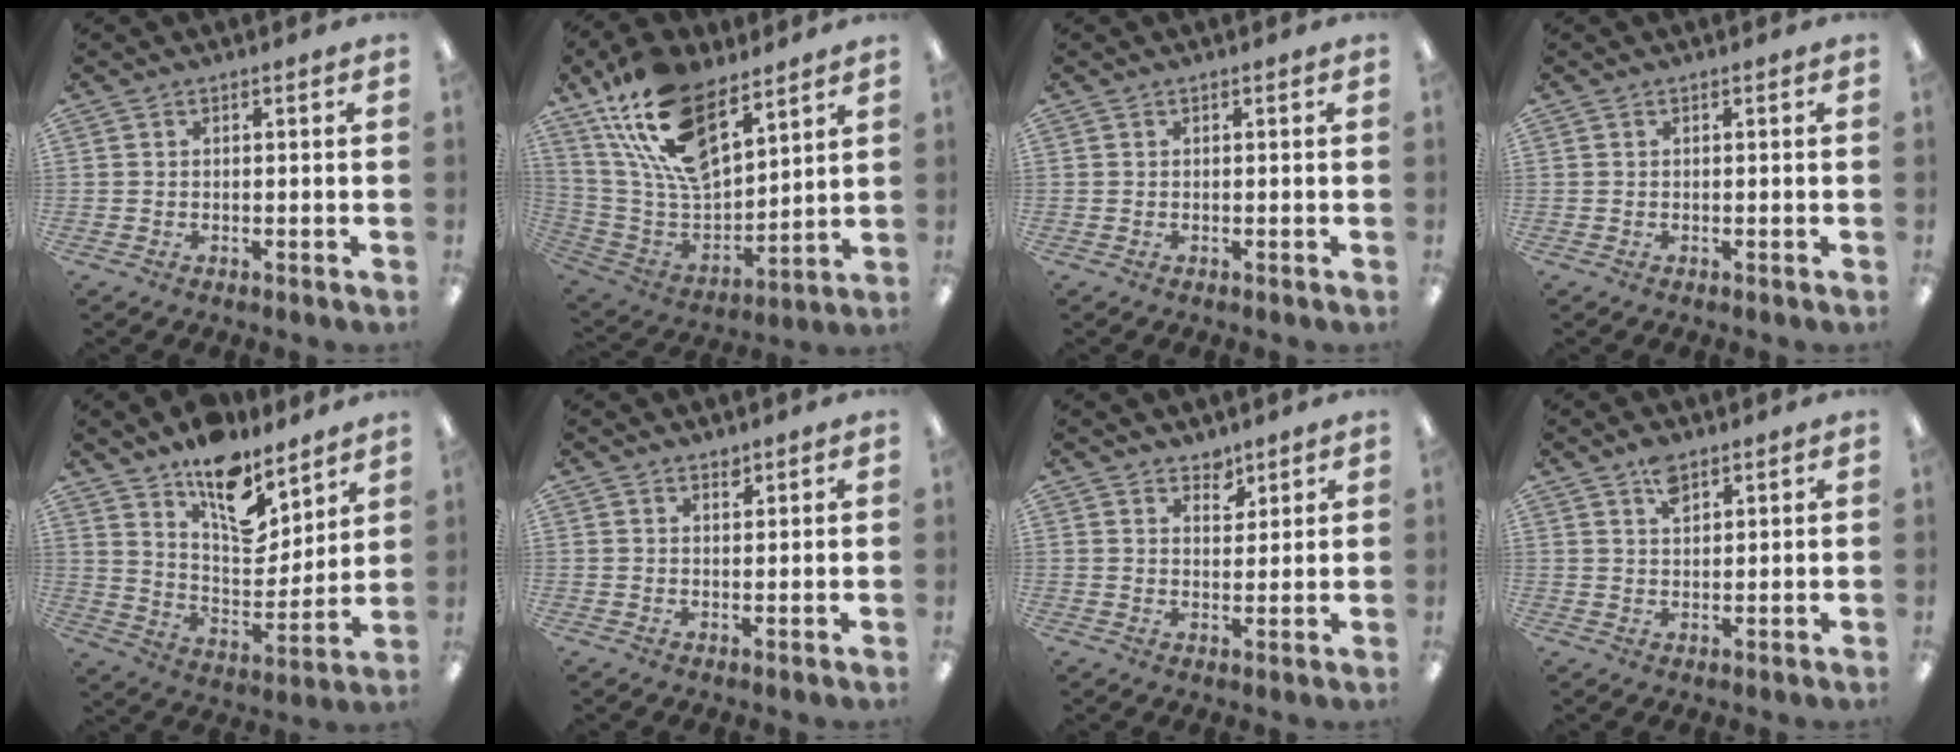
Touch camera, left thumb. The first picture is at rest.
{"total": 20.8, "force": [13.1, 9.9, 12.7], "torque": [-0.268, -0.068, 0.237]}
{"total": 0.0}
{"total": 0.0}
{"total": 14.6, "force": [10.9, 6.6, 7.1], "torque": [-0.103, -0.083, 0.193]}
{"total": 1.5, "force": [1.4, 0.6, 0.3], "torque": [0.000, -0.005, 0.025]}
{"total": 3.9, "force": [3.3, 1.9, 0.5], "torque": [0.007, -0.023, 0.058]}
{"total": 4.4, "force": [2.9, 2.2, 2.5], "torque": [-0.041, -0.004, 0.050]}